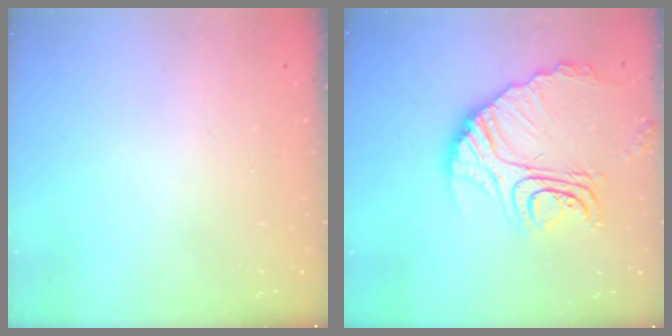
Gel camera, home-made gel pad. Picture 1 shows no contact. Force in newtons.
{"total": 18.0, "press": 17.9, "slide": 1.5}